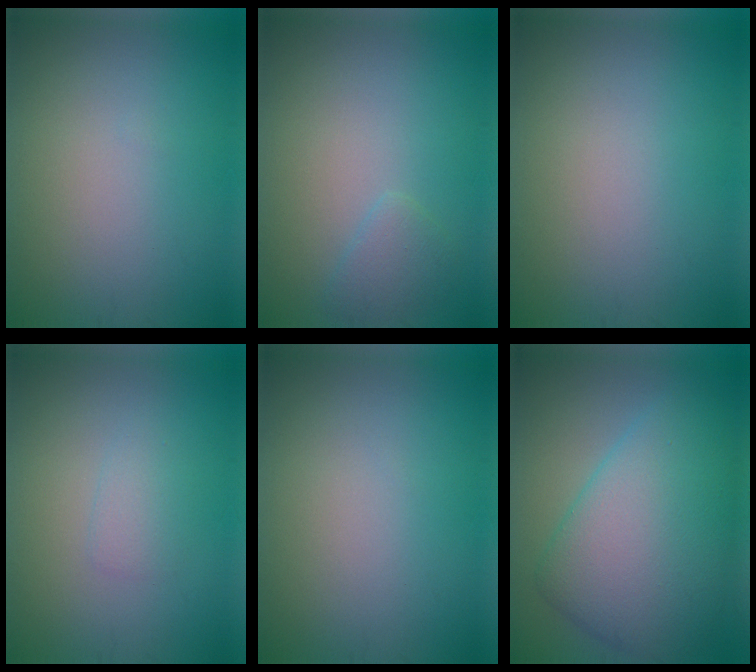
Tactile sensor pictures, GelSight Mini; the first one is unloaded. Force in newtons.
{"total": 1.5, "press": 1.5, "slide": 0.1}
{"total": 0.0}
{"total": 1.4, "press": 1.4, "slide": 0.1}
{"total": 0.0}
{"total": 9.3, "press": 9.3, "slide": 0.1}